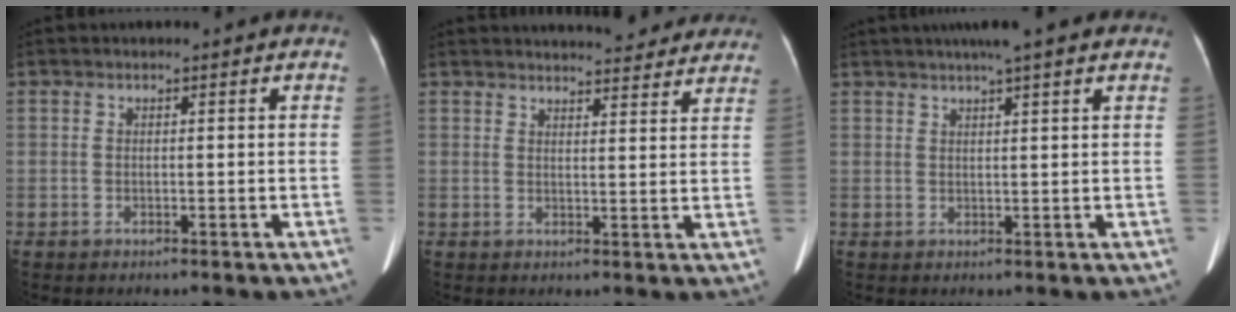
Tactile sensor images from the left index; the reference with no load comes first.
{"total": 15.2, "force": [14.1, 3.1, 4.5], "torque": [-0.039, 0.009, 0.160]}
{"total": 6.9, "force": [5.3, 0.2, 4.4], "torque": [-0.068, 0.026, 0.072]}